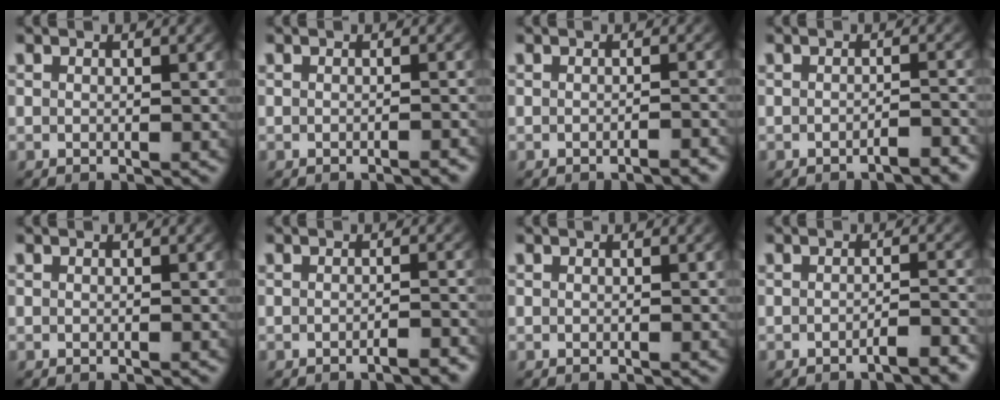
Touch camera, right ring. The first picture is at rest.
{"total": 0.8, "force": [-0.7, -0.2, 0.1], "torque": [-0.004, 0.000, -0.012]}
{"total": 1.1, "force": [-1.0, -0.2, 0.2], "torque": [-0.005, -0.001, -0.016]}
{"total": 1.6, "force": [-1.5, 0.0, 0.5], "torque": [-0.005, -0.001, -0.027]}
{"total": 0.0}
{"total": 1.3, "force": [-1.2, -0.1, 0.5], "torque": [-0.005, 0.001, -0.023]}
{"total": 0.0}
{"total": 1.8, "force": [-1.6, 0.0, 0.8], "torque": [-0.008, -0.001, -0.030]}